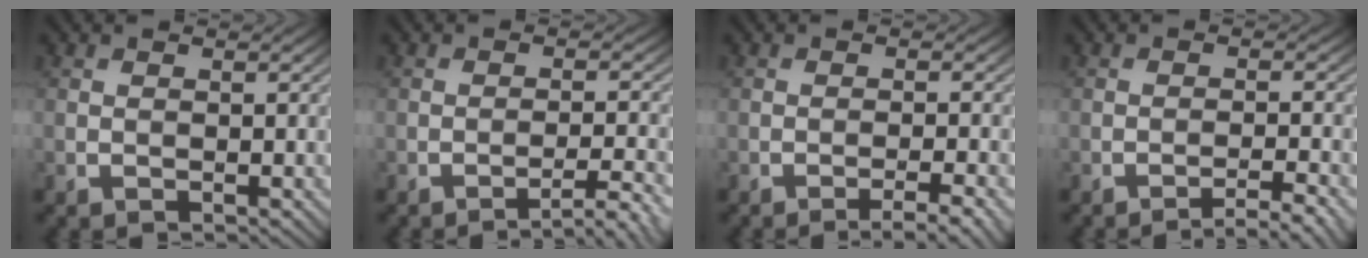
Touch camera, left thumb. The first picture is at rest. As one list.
[{"total": 2.9, "force": [-2.3, -0.4, 1.6], "torque": [-0.025, 0.007, -0.033]}, {"total": 3.3, "force": [-2.3, -0.1, 2.4], "torque": [-0.040, 0.006, -0.034]}, {"total": 3.0, "force": [-2.5, -0.5, 1.7], "torque": [-0.027, 0.008, -0.037]}]